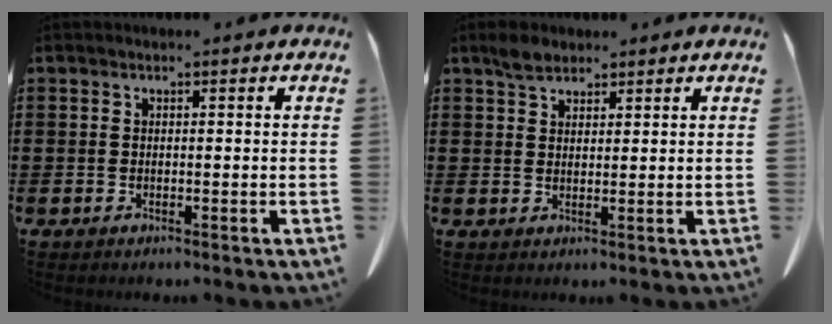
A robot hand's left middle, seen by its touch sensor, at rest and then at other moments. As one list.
[{"total": 2.9, "force": [2.3, 1.4, 1.2], "torque": [-0.021, 0.000, 0.042]}]